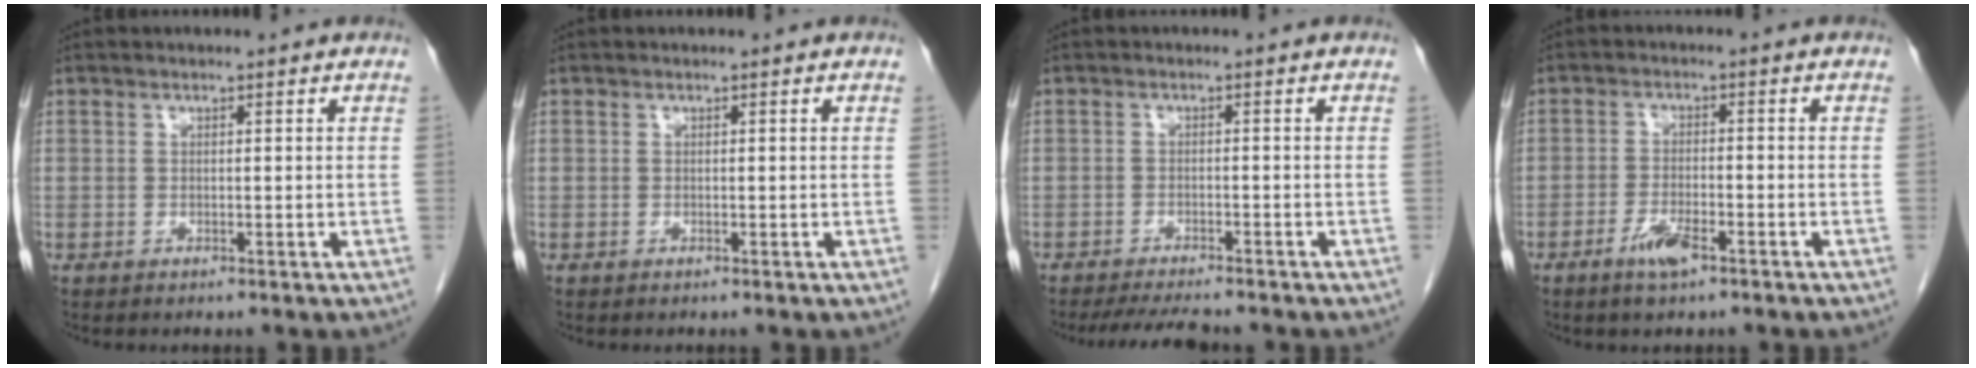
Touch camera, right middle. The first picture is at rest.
{"total": 0.0}
{"total": 6.2, "force": [-5.5, 0.6, 2.7], "torque": [-0.039, -0.016, -0.086]}
{"total": 4.1, "force": [-2.6, 0.9, 3.0], "torque": [-0.062, -0.002, -0.048]}